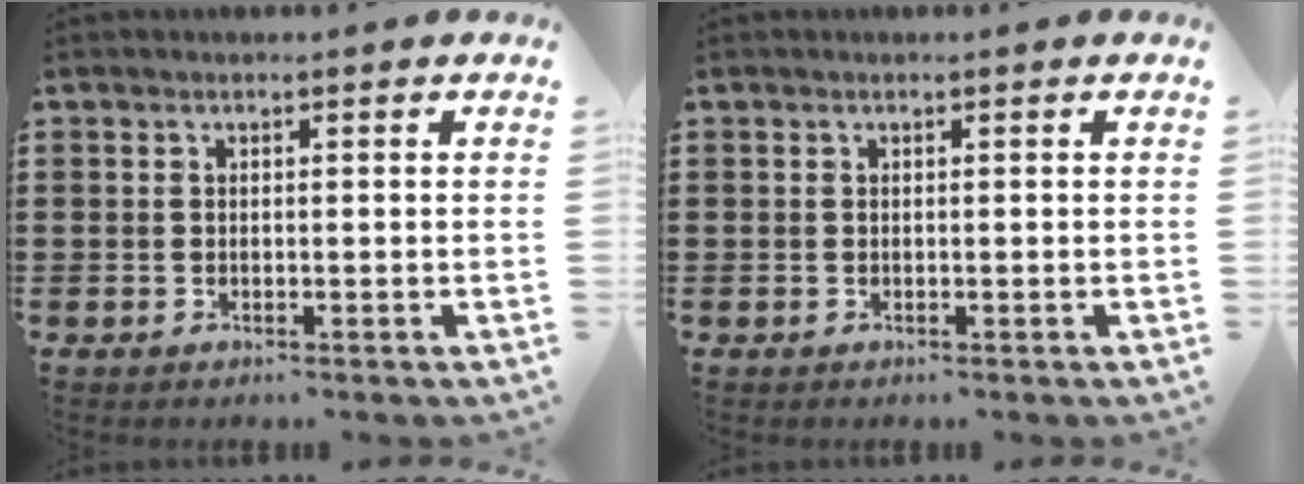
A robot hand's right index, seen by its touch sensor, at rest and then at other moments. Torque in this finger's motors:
{"motor_torque": [0.21, 0.37, 0.00, 0.00]}